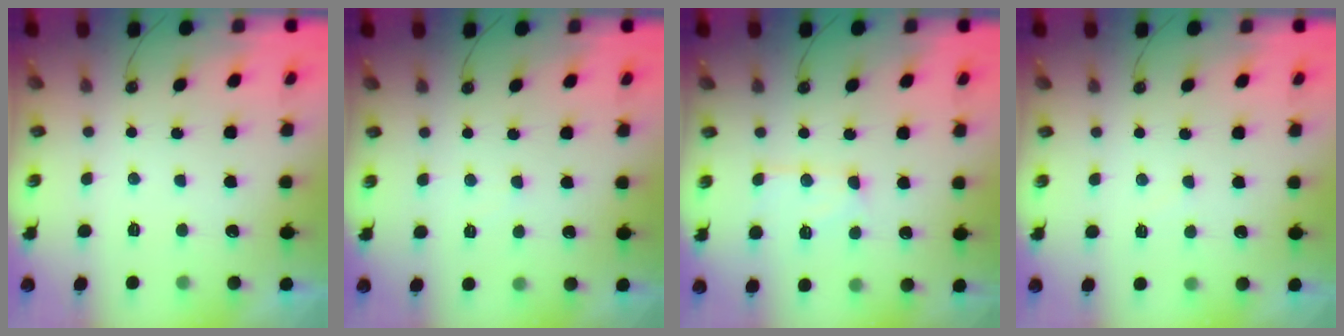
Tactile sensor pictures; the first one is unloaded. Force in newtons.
{"total": 3.3, "press": 3.2, "slide": 0.6}
{"total": 9.3, "press": 9.3, "slide": 0.8}
{"total": 3.2, "press": 3.2, "slide": 0.3}